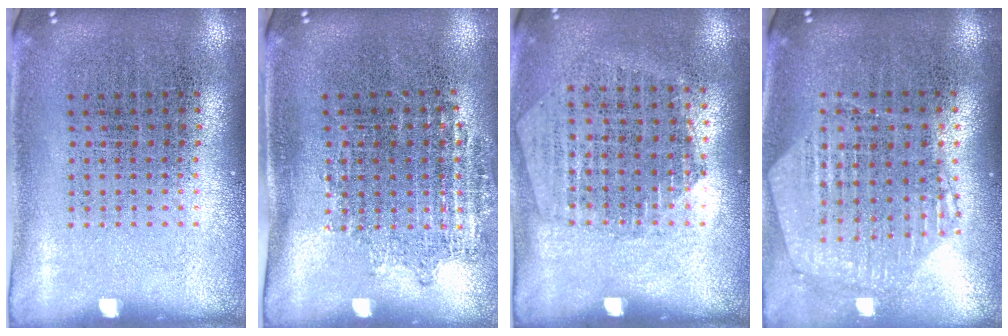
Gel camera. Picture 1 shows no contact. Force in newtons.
{"total": 1.1, "press": 0.9, "slide": 0.6}
{"total": 1.3, "press": 1.2, "slide": 0.5}
{"total": 1.1, "press": 1.1, "slide": 0.2}